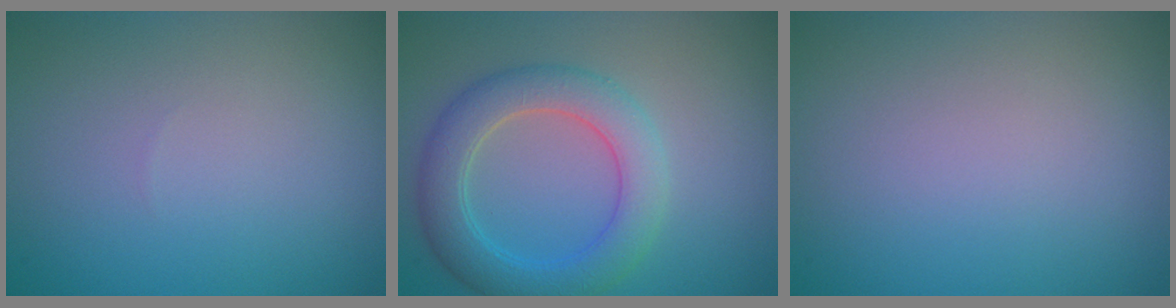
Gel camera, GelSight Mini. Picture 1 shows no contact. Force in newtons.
{"total": 5.2, "press": 5.2, "slide": 0.5}
{"total": 0.0}